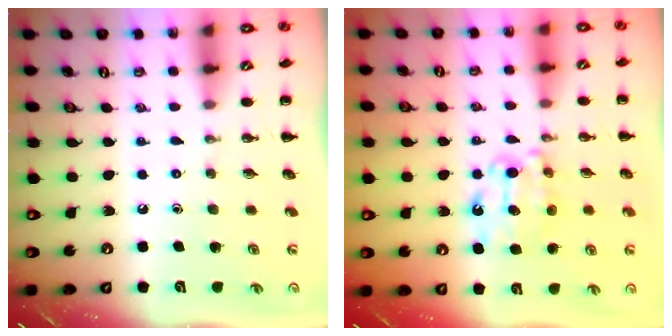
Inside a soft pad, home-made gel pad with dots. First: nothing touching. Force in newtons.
{"total": 9.2, "press": 9.1, "slide": 1.0}